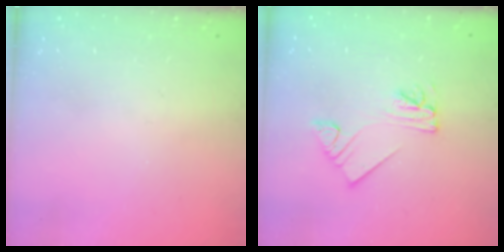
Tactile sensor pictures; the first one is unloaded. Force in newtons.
{"total": 5.4, "press": 5.4, "slide": 0.6}